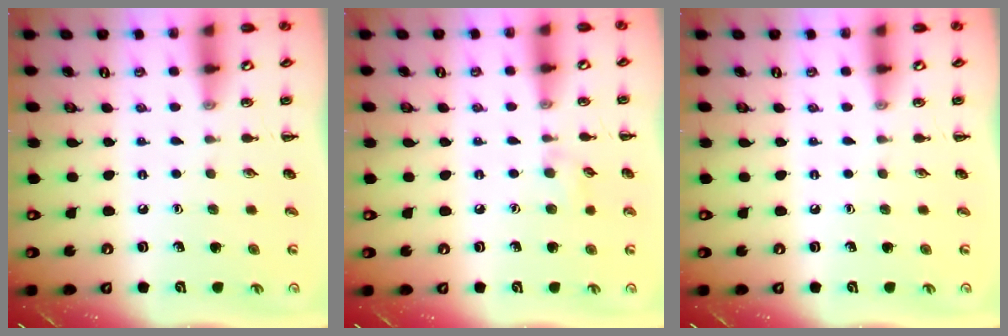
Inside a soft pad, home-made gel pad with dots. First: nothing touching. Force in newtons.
{"total": 5.8, "press": 5.4, "slide": 2.1}
{"total": 0.0}